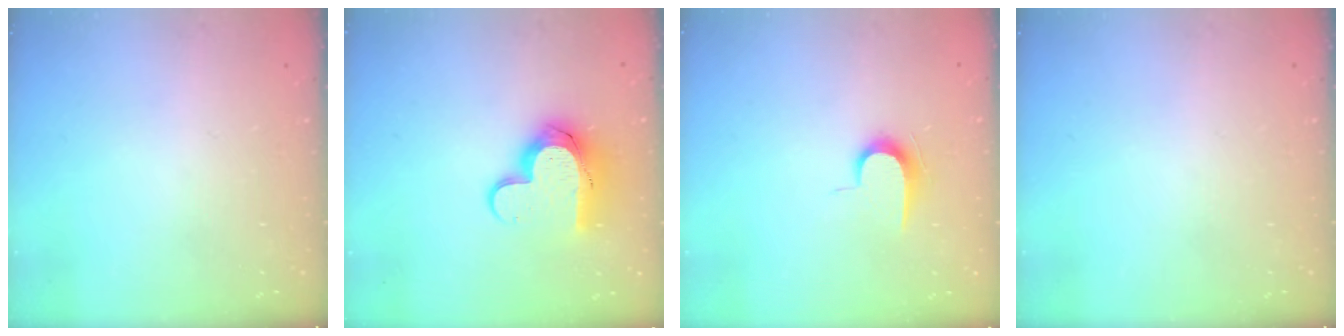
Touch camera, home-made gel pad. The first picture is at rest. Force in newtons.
{"total": 12.2, "press": 12.2, "slide": 1.0}
{"total": 7.2, "press": 7.1, "slide": 0.7}
{"total": 0.0}